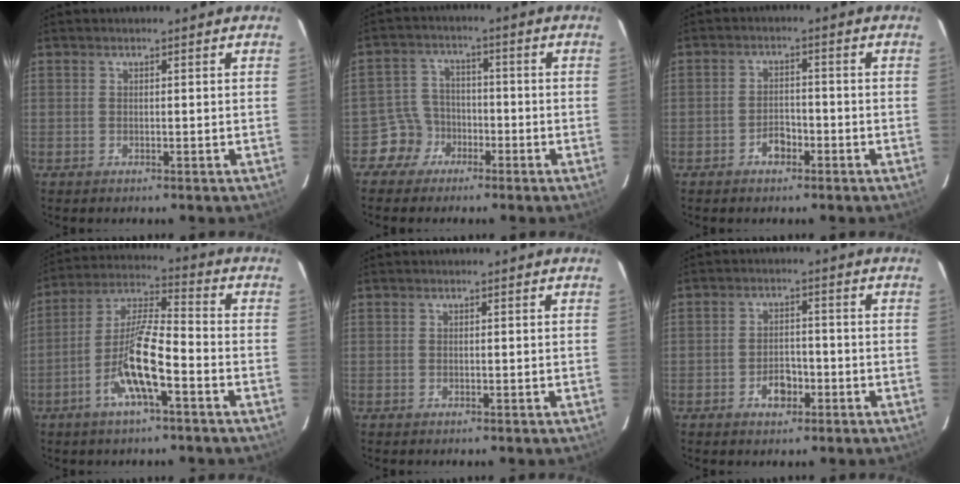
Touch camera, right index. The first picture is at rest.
{"total": 5.7, "force": [-3.4, 4.6, -0.2], "torque": [-0.007, 0.026, -0.064]}
{"total": 3.3, "force": [-2.1, 2.0, 1.7], "torque": [-0.035, 0.009, -0.031]}
{"total": 11.7, "force": [-5.2, 2.2, 10.2], "torque": [-0.210, 0.000, -0.100]}
{"total": 0.0}
{"total": 4.4, "force": [-2.2, 2.8, 2.6], "torque": [-0.048, 0.006, -0.032]}